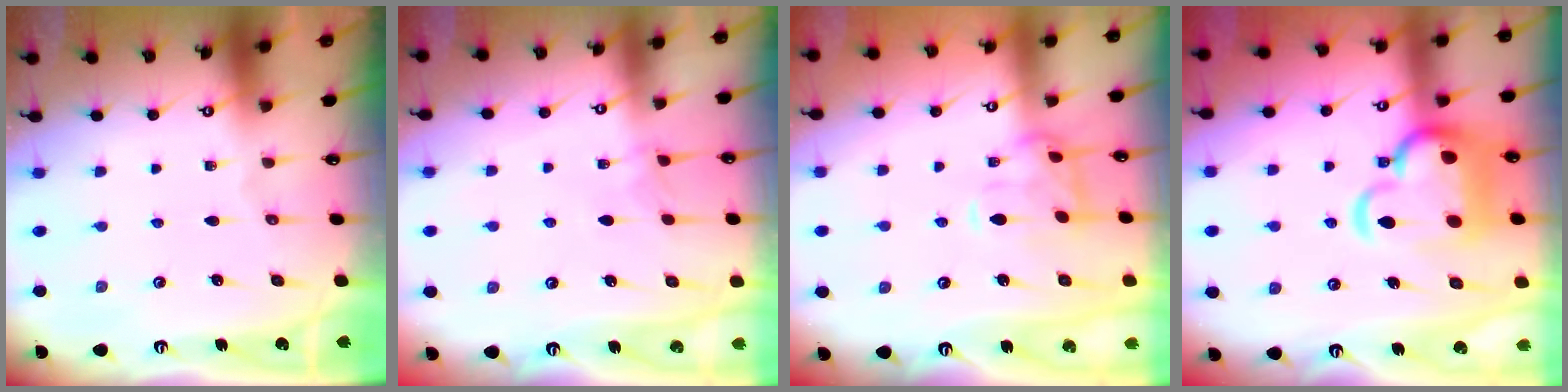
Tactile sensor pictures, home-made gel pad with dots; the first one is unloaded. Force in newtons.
{"total": 0.0}
{"total": 2.5, "press": 2.4, "slide": 0.6}
{"total": 11.5, "press": 11.2, "slide": 2.3}